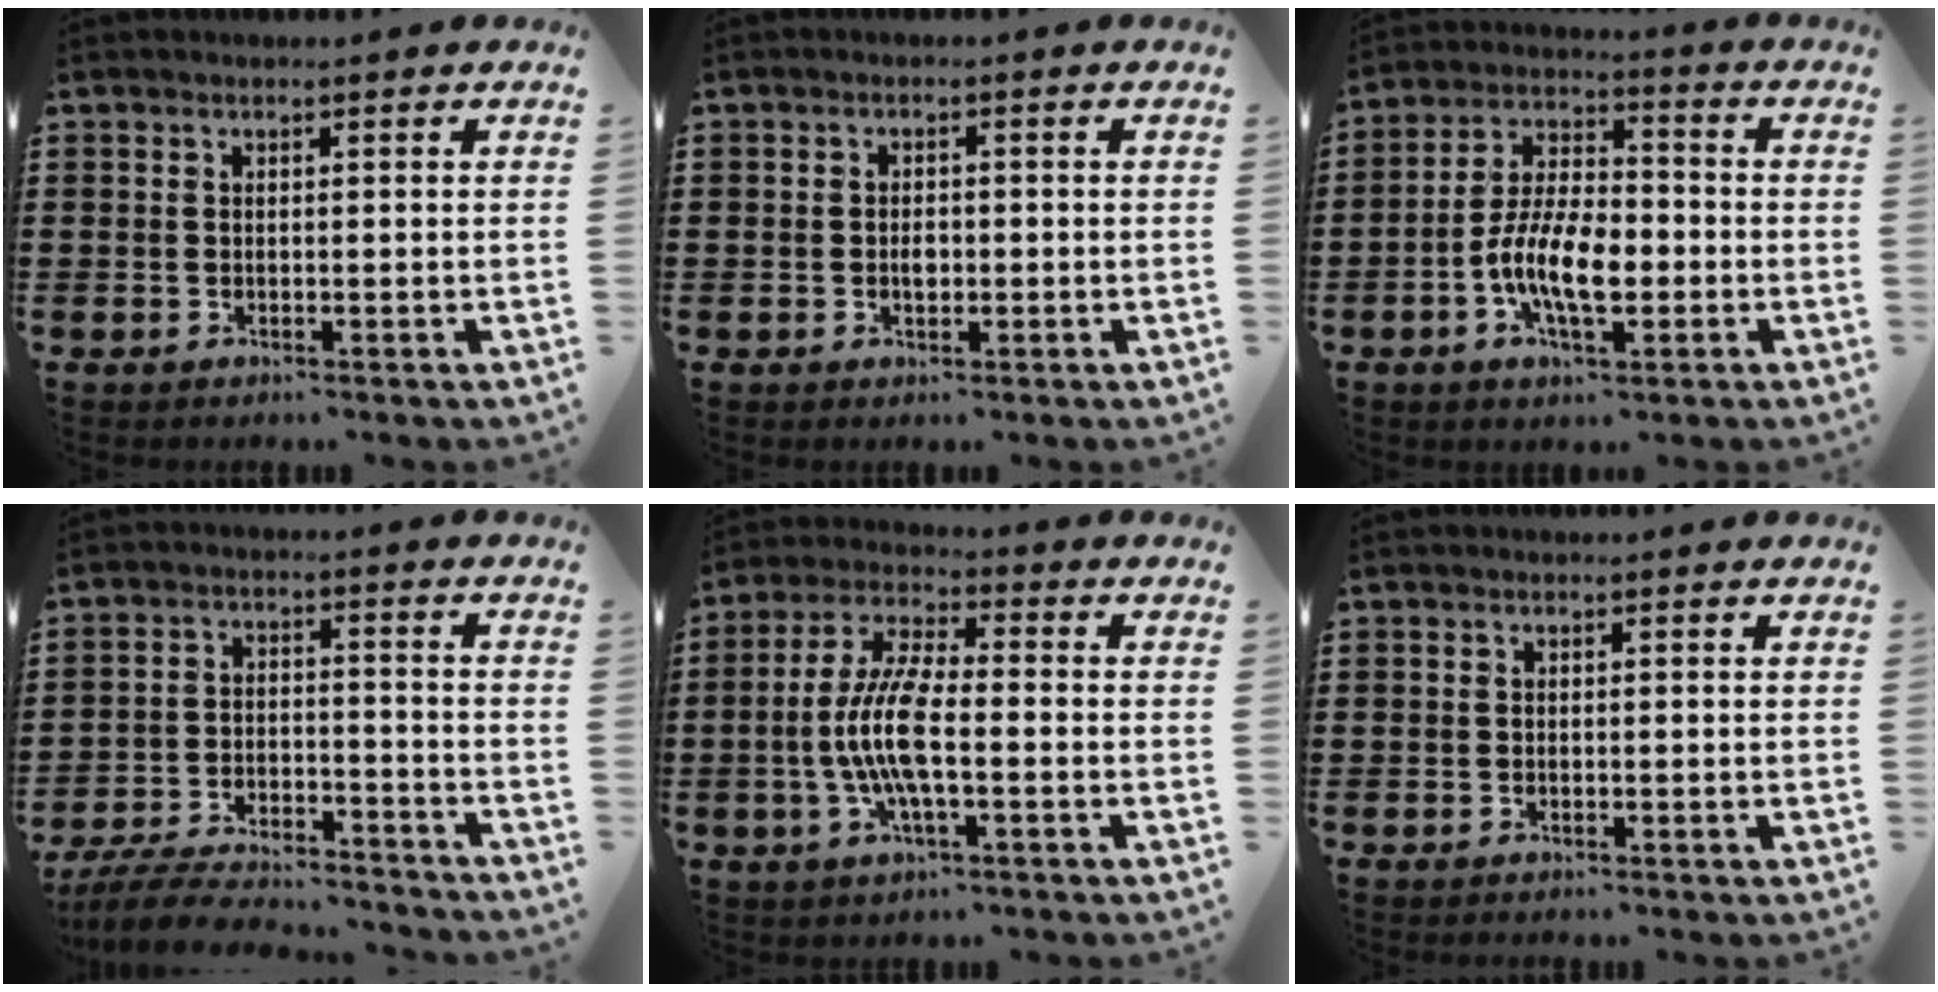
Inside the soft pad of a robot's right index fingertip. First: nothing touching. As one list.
[{"total": 1.9, "force": [-0.2, 1.2, 1.5], "torque": [-0.029, 0.004, -0.004]}, {"total": 9.4, "force": [-2.9, 4.4, 7.8], "torque": [-0.173, -0.002, -0.057]}, {"total": 7.0, "force": [-6.7, 0.8, 1.9], "torque": [-0.044, 0.007, -0.130]}, {"total": 9.4, "force": [-1.8, 2.7, 8.9], "torque": [-0.198, -0.011, -0.040]}, {"total": 0.0}]